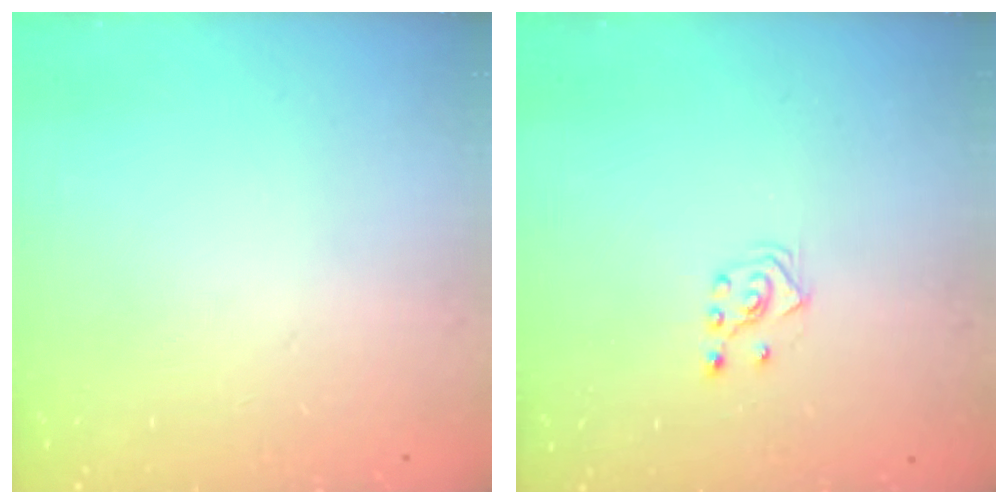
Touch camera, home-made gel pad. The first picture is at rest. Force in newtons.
{"total": 3.1, "press": 3.0, "slide": 0.7}